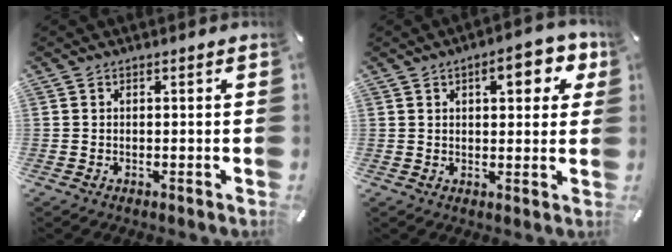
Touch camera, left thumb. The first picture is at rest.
{"total": 9.4, "force": [3.8, 4.3, 7.4], "torque": [-0.091, -0.008, 0.056]}